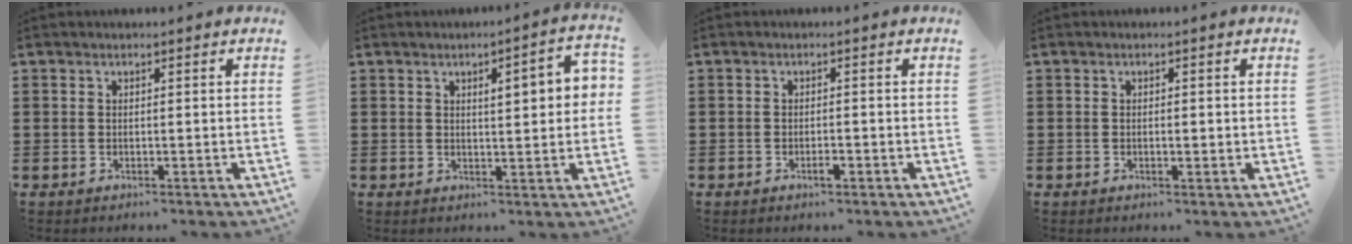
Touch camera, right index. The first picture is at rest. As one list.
[{"total": 4.7, "force": [1.0, 1.1, 4.4], "torque": [-0.068, -0.002, 0.010]}, {"total": 1.6, "force": [-0.8, 0.5, 1.3], "torque": [-0.026, -0.003, -0.014]}, {"total": 1.0, "force": [-0.1, 0.4, 0.9], "torque": [-0.017, 0.001, -0.002]}]